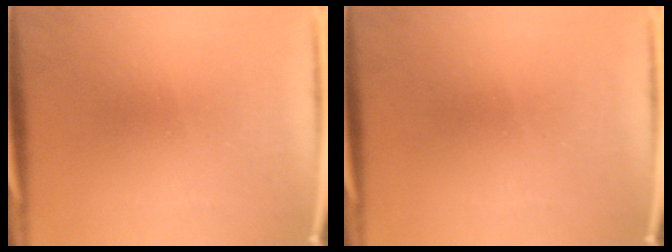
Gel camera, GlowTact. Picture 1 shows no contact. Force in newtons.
{"total": 0.0}